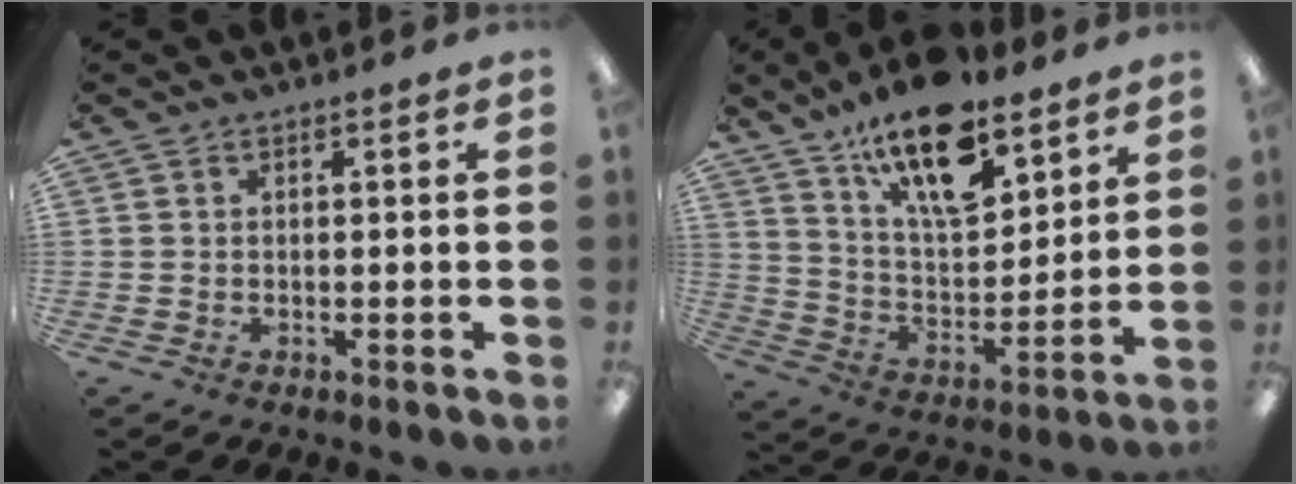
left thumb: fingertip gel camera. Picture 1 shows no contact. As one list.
[{"total": 19.2, "force": [13.3, 7.8, 11.4], "torque": [-0.193, -0.072, 0.229]}]